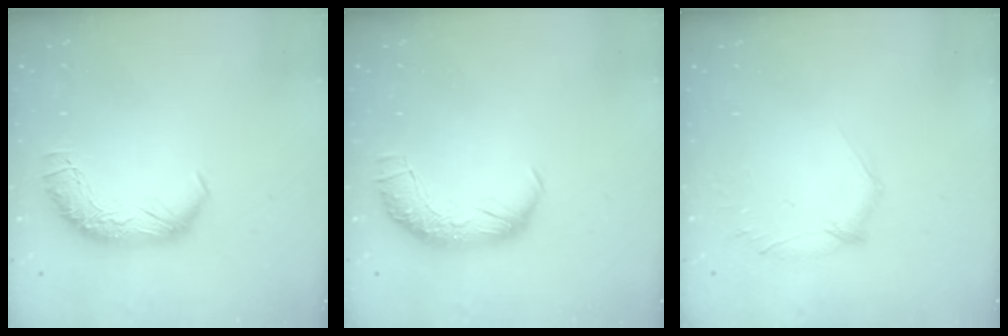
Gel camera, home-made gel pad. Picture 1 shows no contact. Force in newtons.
{"total": 2.4, "press": 1.0, "slide": 2.2}
{"total": 5.6, "press": 5.5, "slide": 1.0}